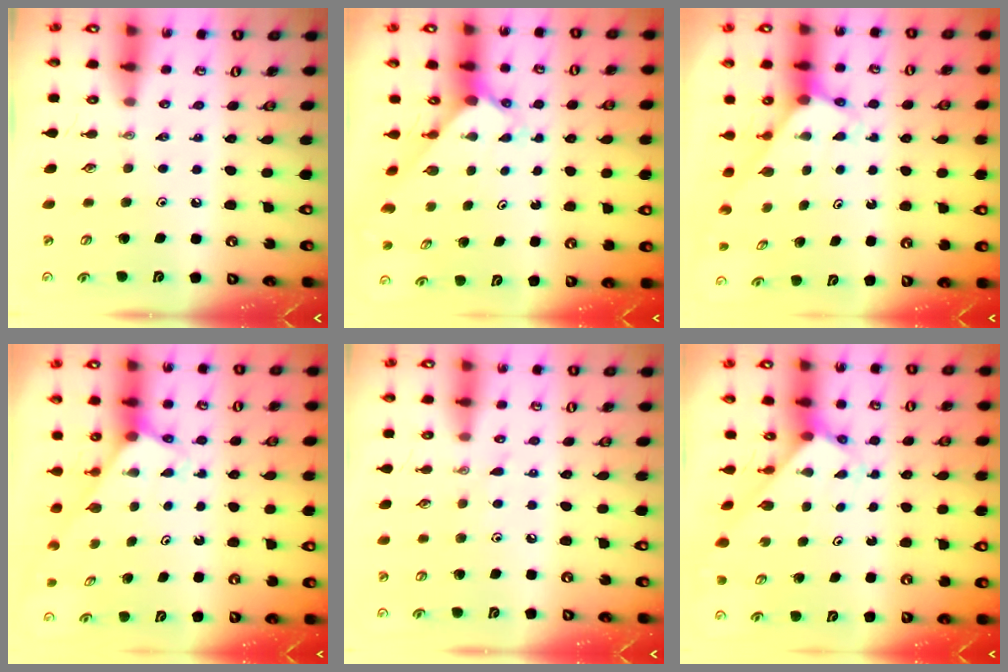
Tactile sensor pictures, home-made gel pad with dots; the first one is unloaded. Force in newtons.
{"total": 2.4, "press": 2.3, "slide": 0.3}
{"total": 2.9, "press": 2.9, "slide": 0.2}
{"total": 2.5, "press": 2.5, "slide": 0.2}
{"total": 5.4, "press": 5.4, "slide": 0.5}
{"total": 2.6, "press": 2.6, "slide": 0.2}